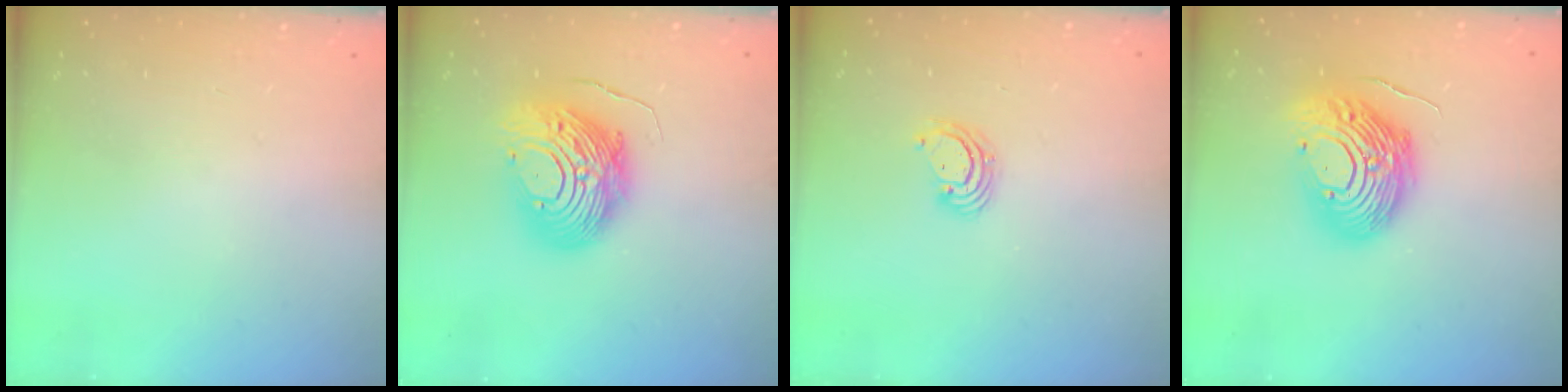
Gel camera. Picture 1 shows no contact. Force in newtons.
{"total": 13.7, "press": 13.7, "slide": 1.3}
{"total": 4.0, "press": 3.9, "slide": 0.2}
{"total": 16.8, "press": 16.7, "slide": 1.9}